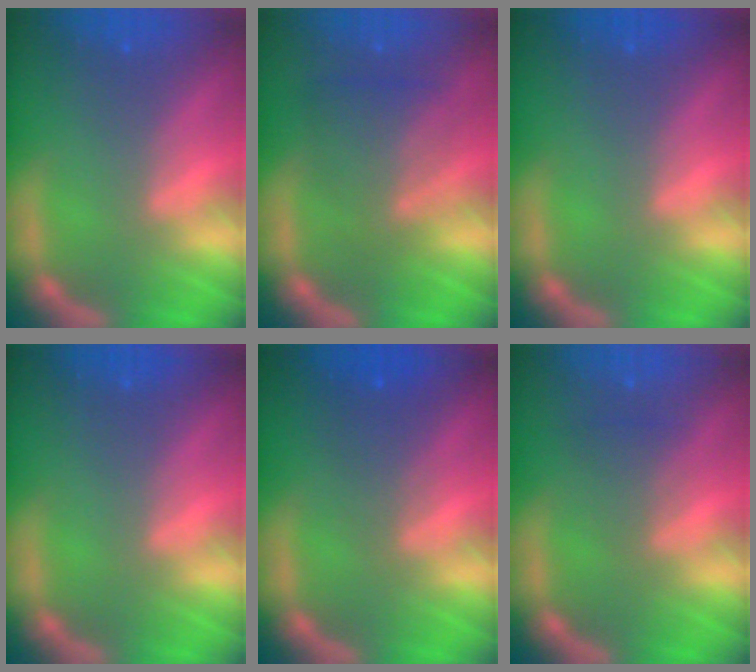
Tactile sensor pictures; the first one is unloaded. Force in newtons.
{"total": 5.1}
{"total": 0.0}
{"total": 0.0}
{"total": 2.5}
{"total": 2.0}